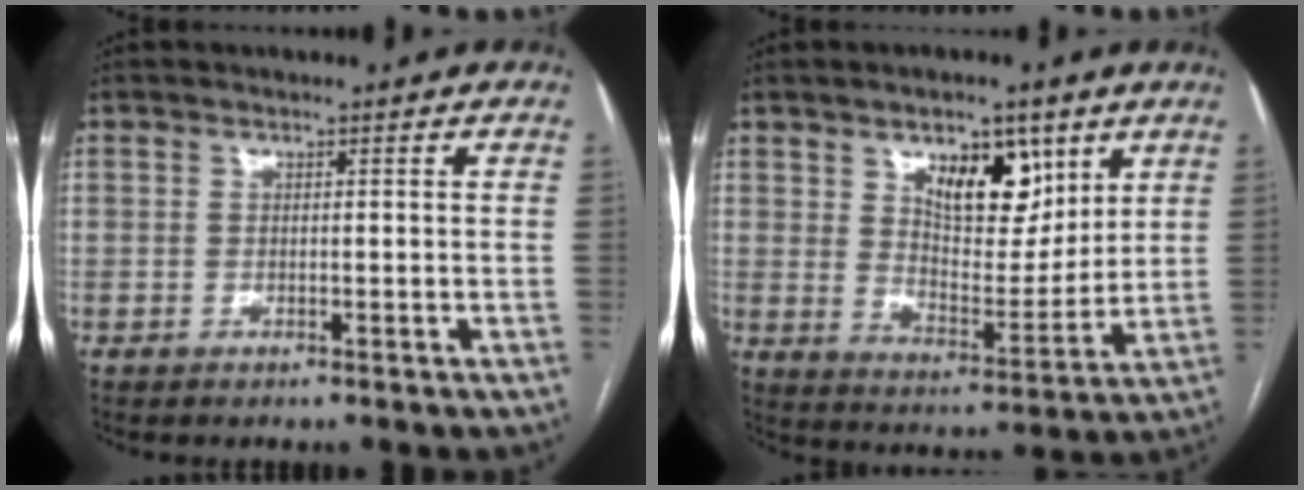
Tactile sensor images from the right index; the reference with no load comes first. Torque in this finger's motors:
{"motor_torque": [0.36, 0.28, 0.34, 0.09]}